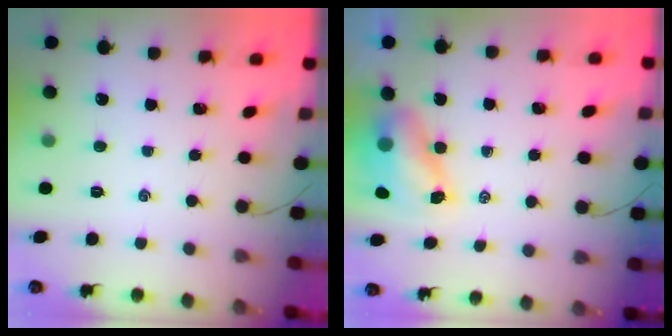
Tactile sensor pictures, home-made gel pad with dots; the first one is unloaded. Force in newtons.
{"total": 7.8, "press": 7.7, "slide": 1.4}